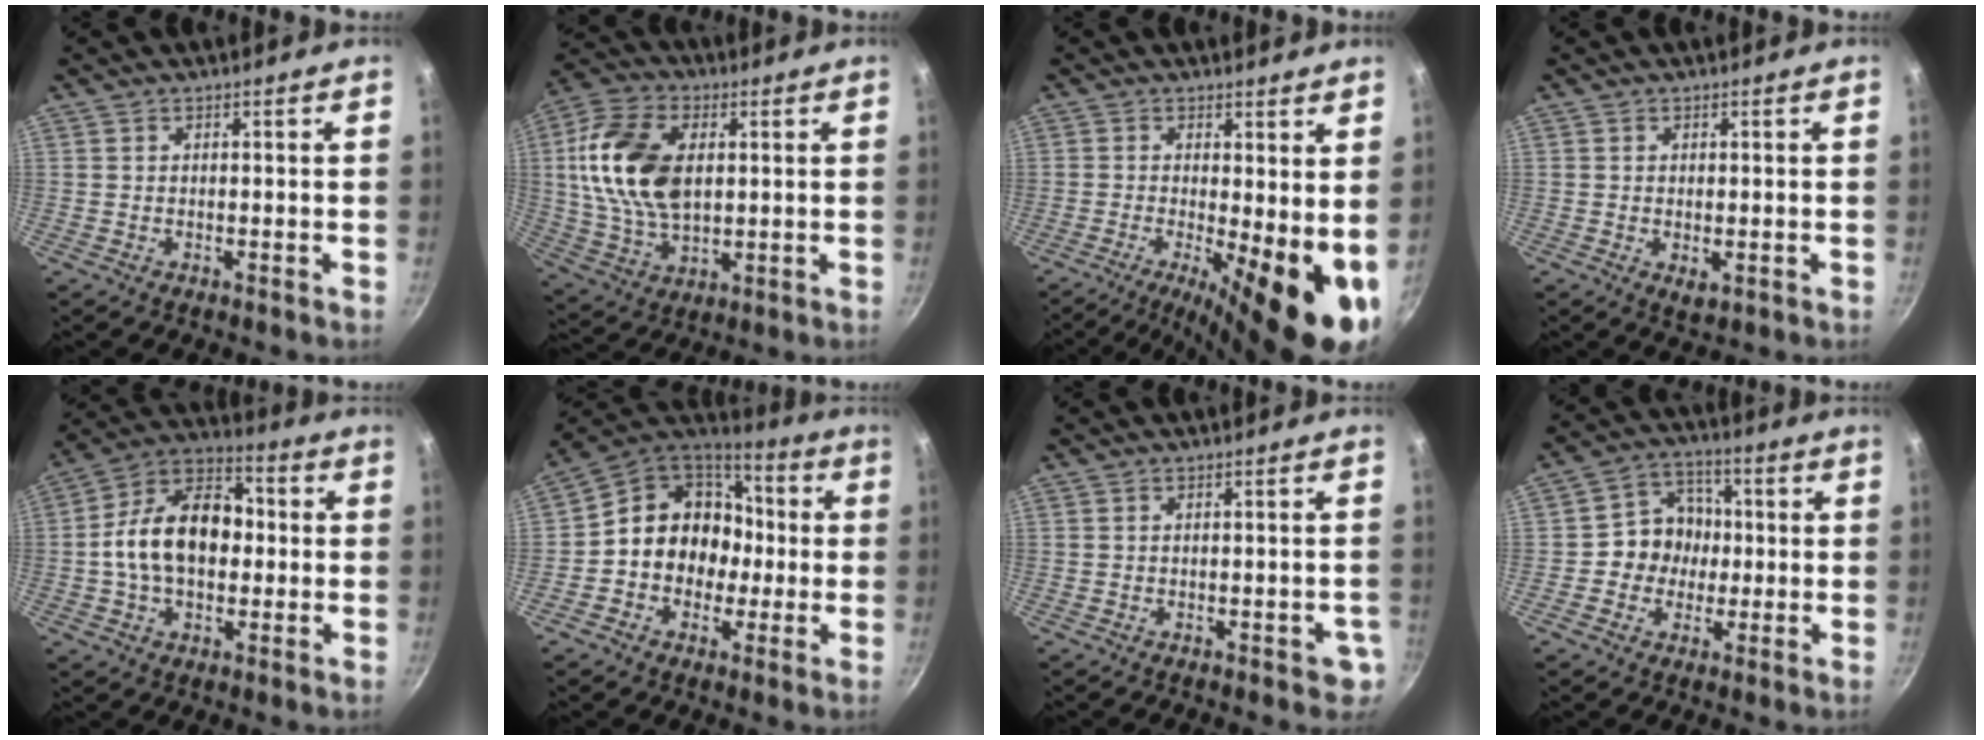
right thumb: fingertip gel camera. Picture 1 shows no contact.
{"total": 18.3, "force": [2.9, 11.6, 13.9], "torque": [-0.250, -0.002, 0.054]}
{"total": 14.4, "force": [-2.0, 4.6, 13.5], "torque": [-0.168, -0.021, -0.025]}
{"total": 2.2, "force": [-0.2, 1.3, 1.8], "torque": [-0.026, -0.008, -0.002]}
{"total": 17.0, "force": [-0.3, 11.3, 12.7], "torque": [-0.178, 0.040, -0.024]}
{"total": 14.9, "force": [-1.1, 12.9, 7.3], "torque": [-0.068, 0.044, -0.030]}
{"total": 3.8, "force": [-1.5, 1.7, 3.0], "torque": [-0.023, 0.009, -0.013]}
{"total": 8.8, "force": [-0.6, 7.9, 3.7], "torque": [-0.014, 0.019, -0.026]}